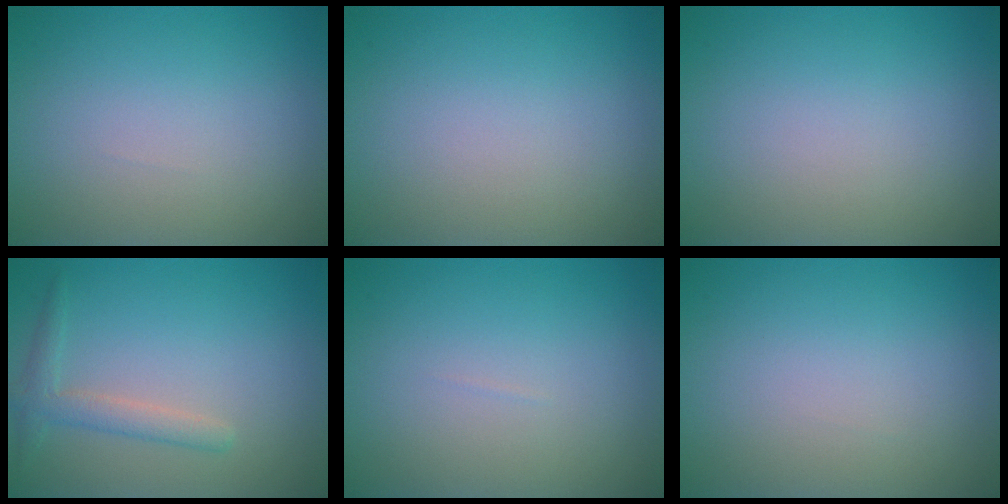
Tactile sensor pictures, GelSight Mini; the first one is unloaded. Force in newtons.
{"total": 0.0}
{"total": 0.0}
{"total": 2.1, "press": 2.1, "slide": 0.0}
{"total": 0.0}
{"total": 0.0}